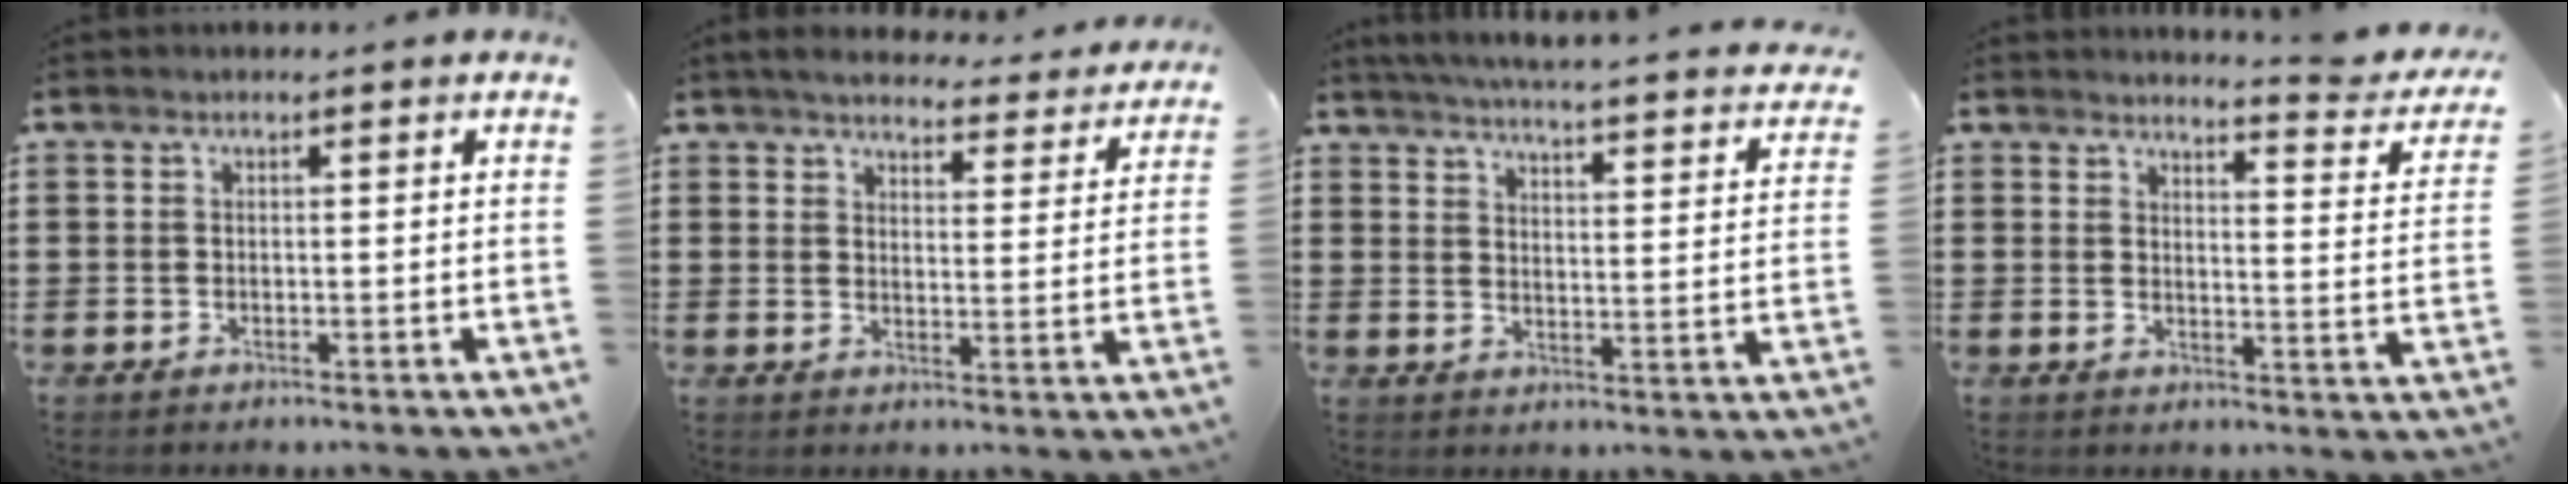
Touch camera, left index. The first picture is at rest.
{"total": 4.4, "force": [4.3, 0.2, 1.0], "torque": [-0.040, -0.029, 0.074]}
{"total": 4.8, "force": [4.5, -0.8, 1.4], "torque": [-0.051, -0.045, 0.074]}
{"total": 4.7, "force": [4.3, -0.3, 1.9], "torque": [-0.032, -0.035, 0.069]}